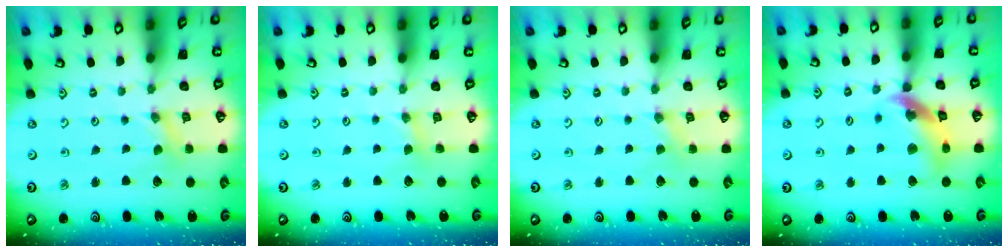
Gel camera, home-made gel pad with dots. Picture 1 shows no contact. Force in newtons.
{"total": 2.2, "press": 2.2, "slide": 0.4}
{"total": 1.8, "press": 1.7, "slide": 0.4}
{"total": 14.2, "press": 14.1, "slide": 1.9}